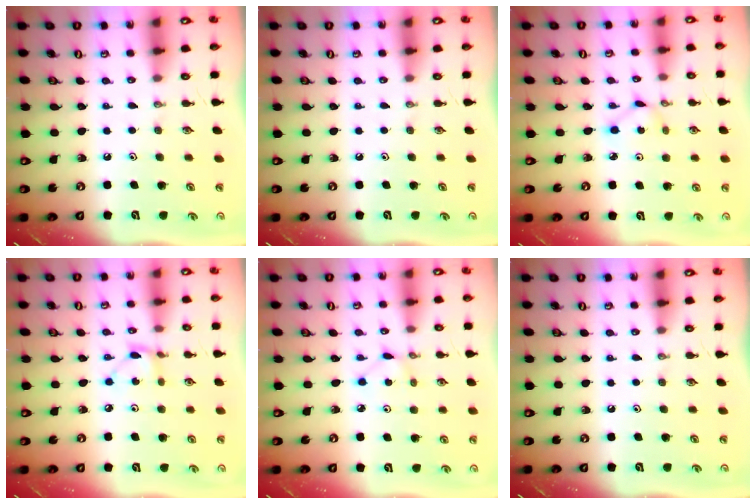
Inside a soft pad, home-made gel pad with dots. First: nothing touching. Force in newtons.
{"total": 0.0}
{"total": 2.8, "press": 2.8, "slide": 0.3}
{"total": 2.8, "press": 2.8, "slide": 0.1}
{"total": 1.9, "press": 1.9, "slide": 0.2}
{"total": 0.0}